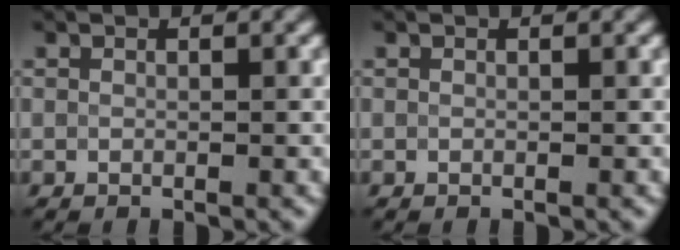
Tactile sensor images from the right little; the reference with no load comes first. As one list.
[{"total": 0.0}]